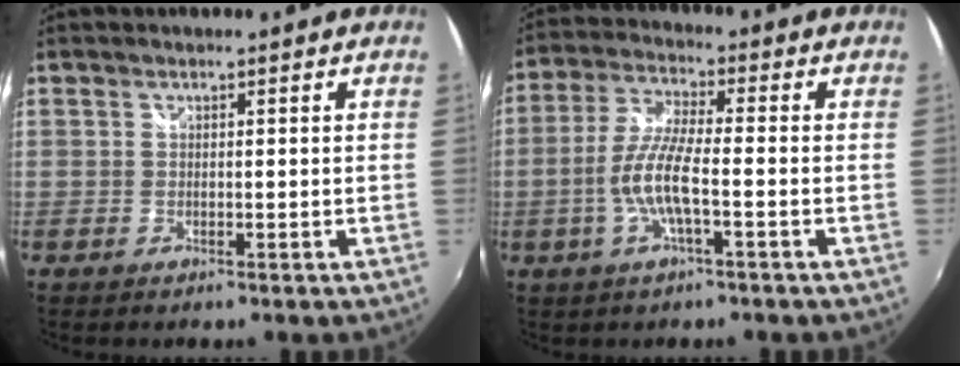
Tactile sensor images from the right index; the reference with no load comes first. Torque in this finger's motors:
{"motor_torque": [0.46, -0.18, 0.79, 0.17]}